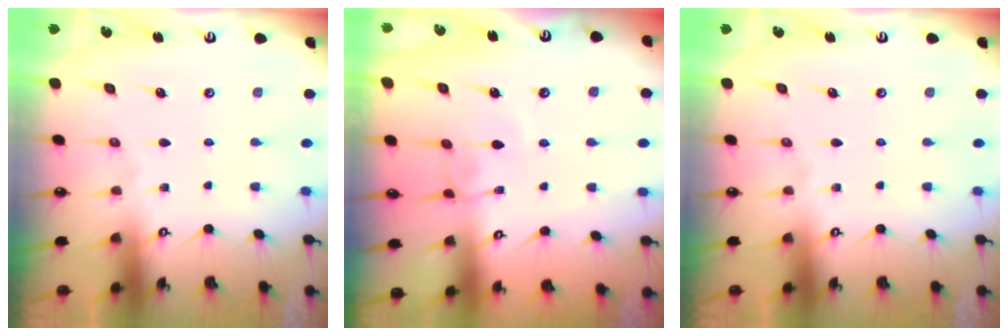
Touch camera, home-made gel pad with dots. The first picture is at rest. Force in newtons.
{"total": 2.4, "press": 2.4, "slide": 0.3}
{"total": 0.0}